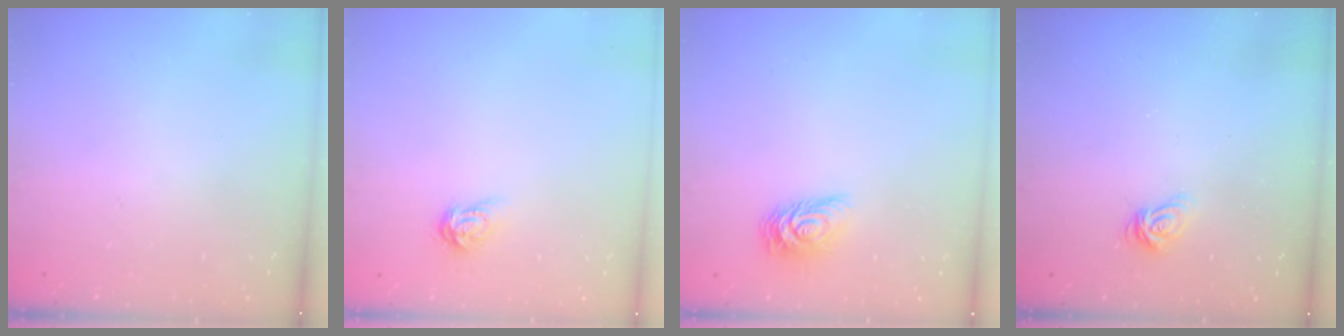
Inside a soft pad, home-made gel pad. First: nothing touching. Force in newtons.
{"total": 3.9, "press": 3.9, "slide": 0.4}
{"total": 6.7, "press": 6.7, "slide": 0.2}
{"total": 6.3, "press": 6.3, "slide": 0.5}